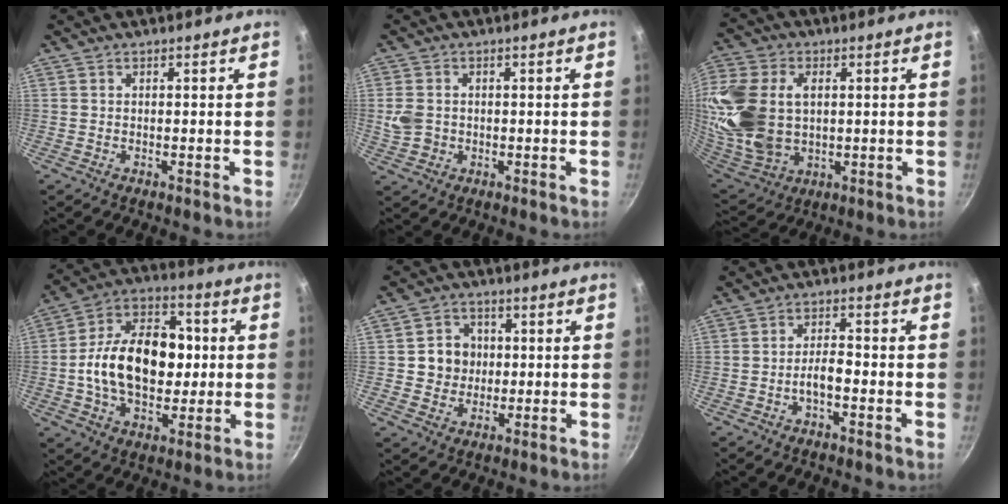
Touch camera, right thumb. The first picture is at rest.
{"total": 4.6, "force": [-0.2, 3.8, 2.6], "torque": [-0.046, 0.003, -0.001]}
{"total": 20.4, "force": [2.5, 14.1, 14.6], "torque": [-0.313, -0.007, 0.059]}
{"total": 20.1, "force": [0.0, 13.4, 15.0], "torque": [-0.213, 0.030, -0.011]}
{"total": 6.8, "force": [0.6, 6.3, 2.5], "torque": [-0.004, 0.006, 0.006]}
{"total": 3.8, "force": [-1.6, 1.5, 3.0], "torque": [-0.049, 0.025, -0.032]}